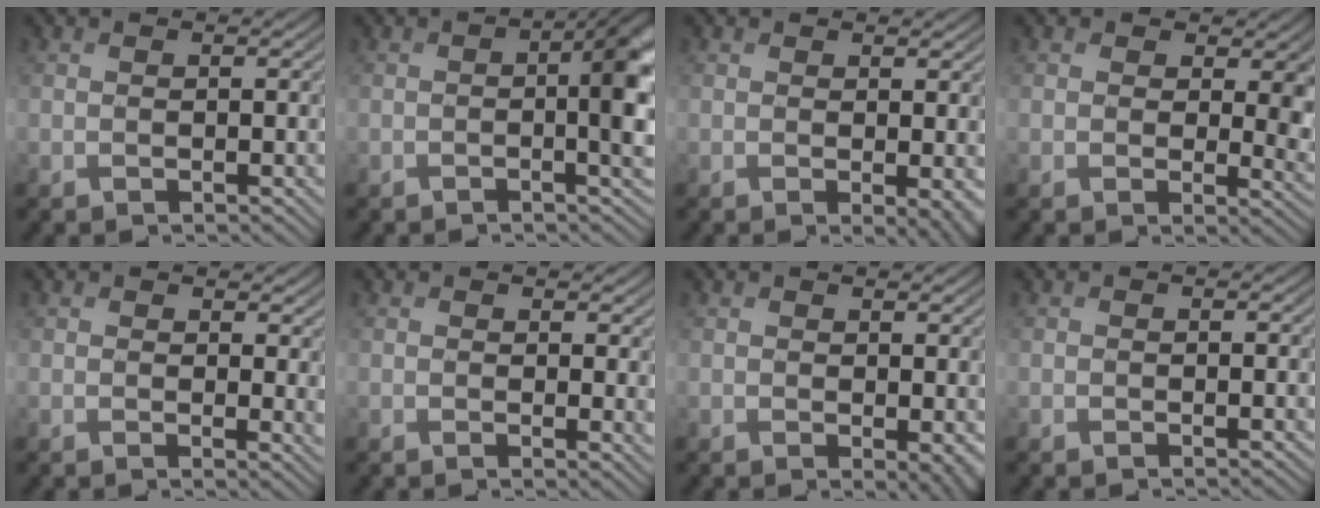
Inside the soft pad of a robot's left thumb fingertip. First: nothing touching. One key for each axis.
{"total": 5.6, "fx": -0.5, "fy": 1.6, "fz": 5.3, "tx": -0.067, "ty": -0.001, "tz": -0.008}
{"total": 2.6, "fx": 0.2, "fy": 1.0, "fz": 2.4, "tx": -0.031, "ty": -0.008, "tz": 0.005}
{"total": 6.2, "fx": 1.6, "fy": 4.3, "fz": 4.1, "tx": -0.065, "ty": -0.017, "tz": 0.020}
{"total": 3.0, "fx": 1.5, "fy": 1.6, "fz": 2.1, "tx": -0.028, "ty": -0.006, "tz": 0.027}
{"total": 2.3, "fx": 1.2, "fy": 1.0, "fz": 1.7, "tx": -0.023, "ty": -0.005, "tz": 0.020}
{"total": 3.0, "fx": 0.4, "fy": 1.7, "fz": 2.4, "tx": -0.033, "ty": -0.009, "tz": 0.011}
{"total": 0.0}